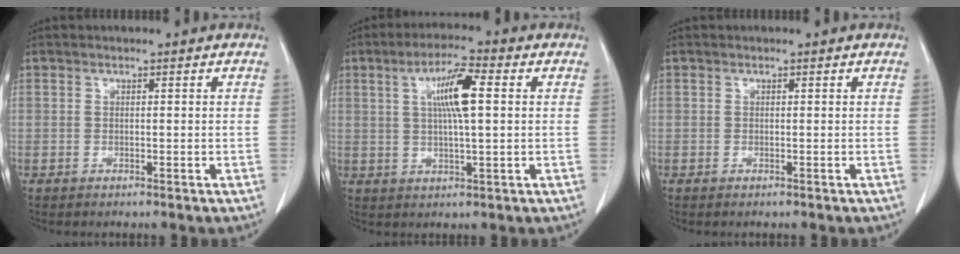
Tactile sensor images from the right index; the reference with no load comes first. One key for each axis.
{"total": 7.6, "fx": 1.8, "fy": 0.8, "fz": 7.4, "tx": -0.135, "ty": 0.009, "tz": 0.031}
{"total": 0.0}